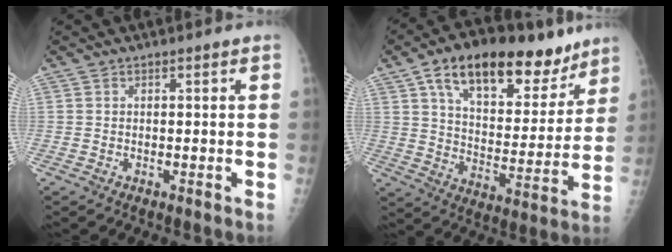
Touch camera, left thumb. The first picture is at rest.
{"total": 23.2, "force": [14.2, 11.5, 14.3], "torque": [-0.182, -0.036, 0.229]}